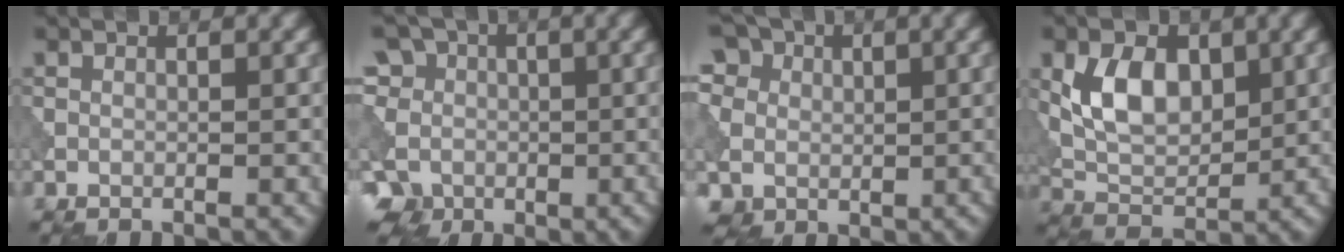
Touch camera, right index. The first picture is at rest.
{"total": 12.6, "force": [0.1, 11.5, 5.1], "torque": [-0.139, 0.022, -0.029]}
{"total": 13.2, "force": [4.7, 10.6, 6.4], "torque": [-0.147, 0.027, 0.062]}
{"total": 6.0, "force": [1.4, 3.9, 4.4], "torque": [-0.080, -0.004, 0.025]}